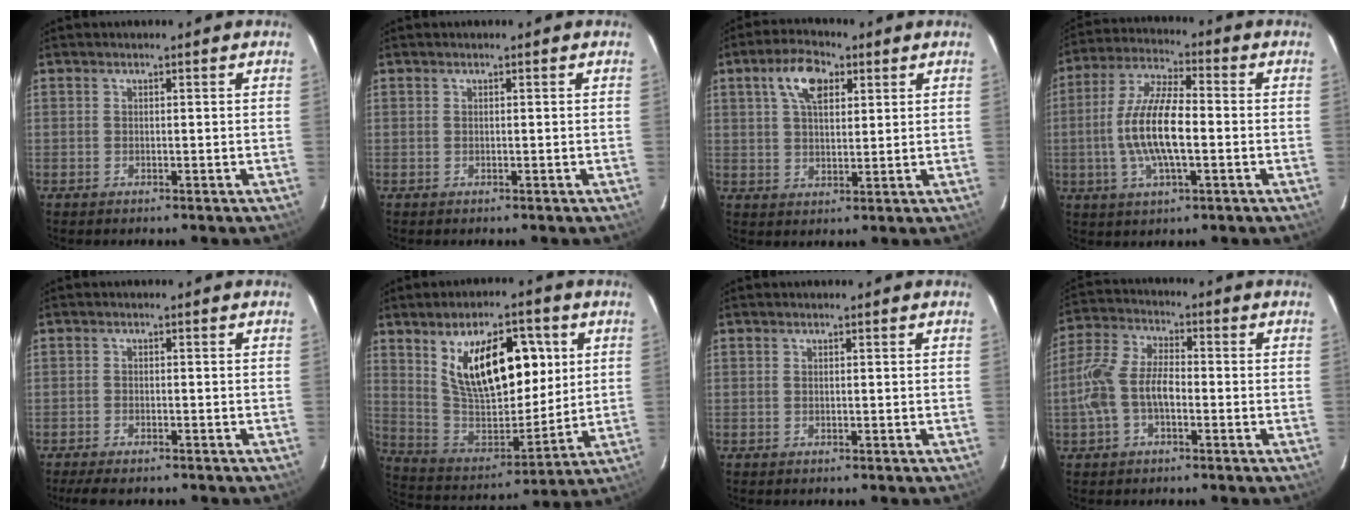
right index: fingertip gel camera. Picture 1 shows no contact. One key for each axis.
{"total": 0.0}
{"total": 7.5, "fx": 3.5, "fy": 3.7, "fz": 5.6, "tx": -0.100, "ty": 0.021, "tz": 0.062}
{"total": 12.4, "fx": -2.0, "fy": 3.8, "fz": 11.6, "tx": -0.236, "ty": 0.001, "tz": -0.038}
{"total": 5.1, "fx": -4.3, "fy": 1.5, "fz": 2.4, "tx": -0.068, "ty": -0.017, "tz": -0.068}
{"total": 19.7, "fx": 7.3, "fy": 9.8, "fz": 15.5, "tx": -0.261, "ty": 0.000, "tz": 0.143}
{"total": 0.0}
{"total": 9.0, "fx": -2.3, "fy": 4.6, "fz": 7.3, "tx": -0.163, "ty": 0.015, "tz": -0.045}